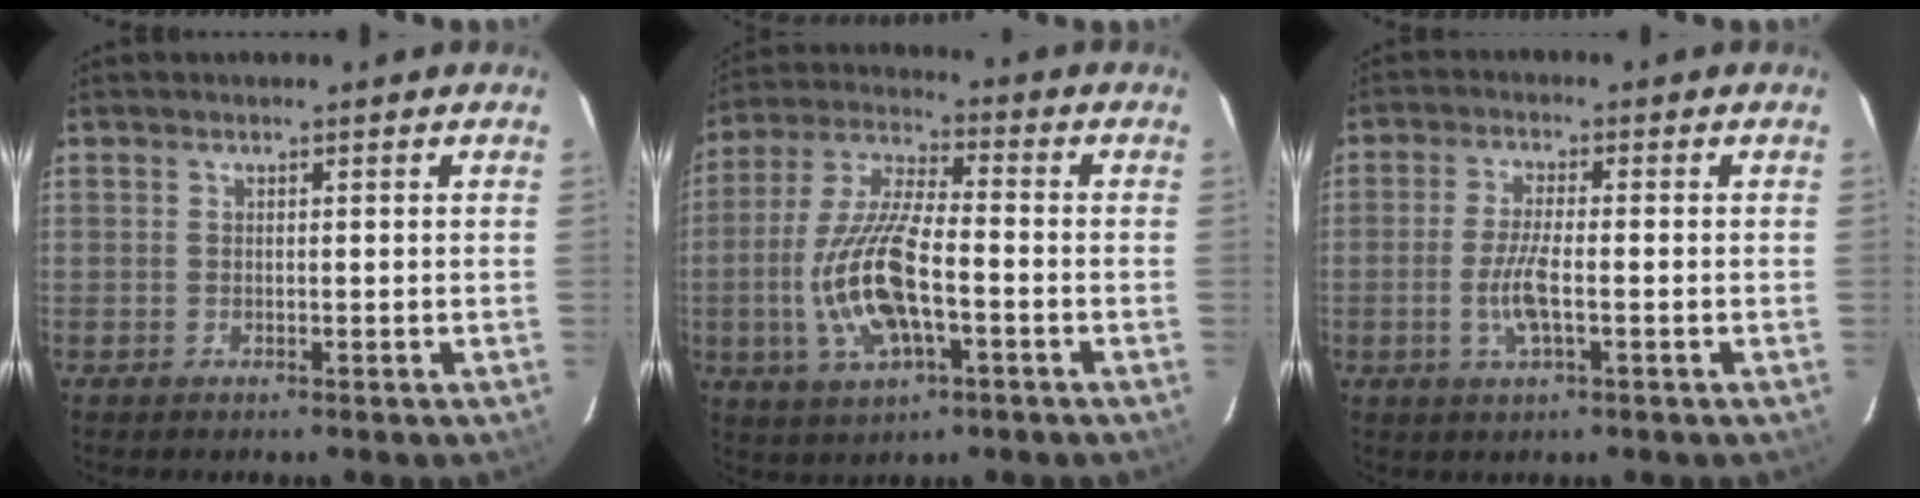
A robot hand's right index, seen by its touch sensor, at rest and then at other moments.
{"total": 15.1, "force": [-3.8, 5.4, 13.6], "torque": [-0.290, -0.004, -0.070]}
{"total": 5.9, "force": [-1.6, 1.4, 5.5], "torque": [-0.112, -0.005, -0.031]}